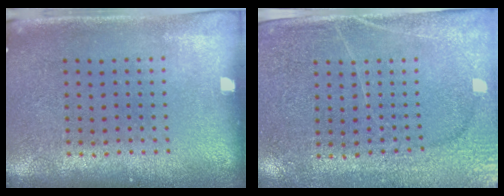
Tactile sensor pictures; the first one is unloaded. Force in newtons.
{"total": 3.0, "press": 2.8, "slide": 1.2}